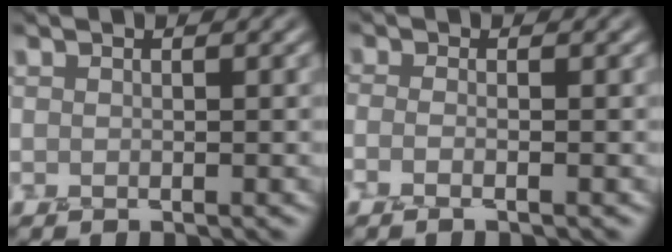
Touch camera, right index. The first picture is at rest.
{"total": 1.5, "force": [-0.8, 0.4, 1.3], "torque": [-0.026, -0.011, -0.021]}